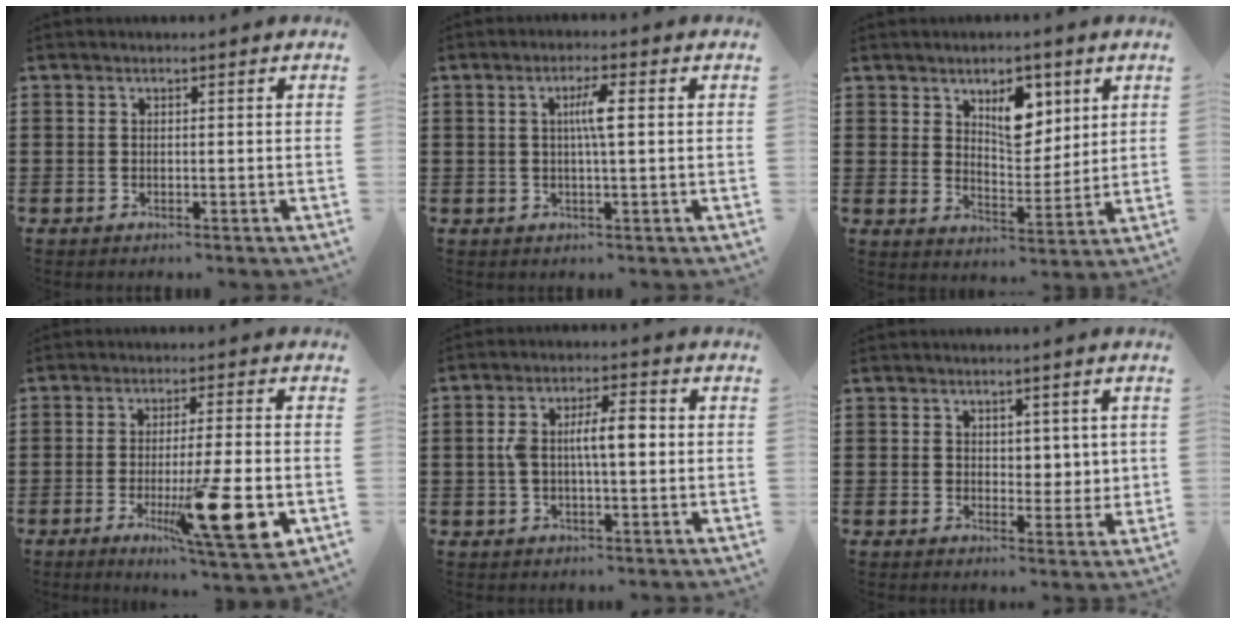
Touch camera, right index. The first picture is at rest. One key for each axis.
{"total": 3.8, "fx": 0.4, "fy": 0.3, "fz": 3.8, "tx": -0.073, "ty": -0.002, "tz": 0.004}
{"total": 7.5, "fx": 4.0, "fy": 4.2, "fz": 4.8, "tx": -0.069, "ty": -0.006, "tz": 0.065}
{"total": 13.1, "fx": -3.8, "fy": 1.6, "fz": 12.4, "tx": -0.200, "ty": -0.018, "tz": -0.059}
{"total": 6.4, "fx": 0.3, "fy": 2.4, "fz": 5.9, "tx": -0.125, "ty": 0.003, "tz": -0.003}
{"total": 3.1, "fx": 1.5, "fy": 2.4, "fz": 1.4, "tx": -0.010, "ty": 0.001, "tz": 0.024}